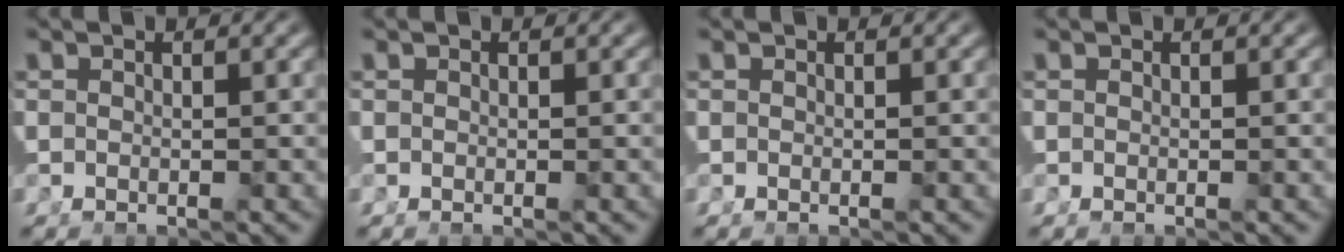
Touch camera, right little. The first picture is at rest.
{"total": 0.6, "force": [0.1, 0.5, 0.4], "torque": [-0.010, 0.000, 0.001]}
{"total": 0.0}
{"total": 0.0}